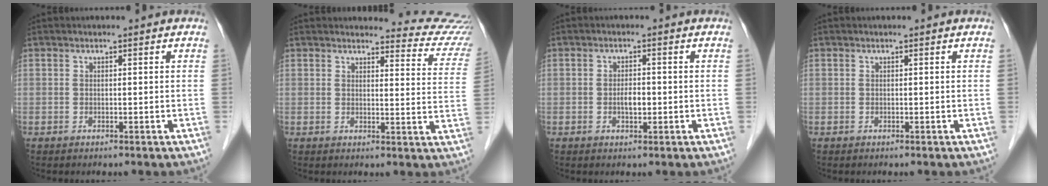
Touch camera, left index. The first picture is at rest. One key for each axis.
{"total": 12.3, "fx": 12.2, "fy": 1.6, "fz": 0.6, "tx": 0.028, "ty": -0.076, "tz": 0.099}
{"total": 2.2, "fx": -0.4, "fy": 0.9, "fz": 1.9, "tx": -0.034, "ty": 0.003, "tz": -0.005}
{"total": 0.0}